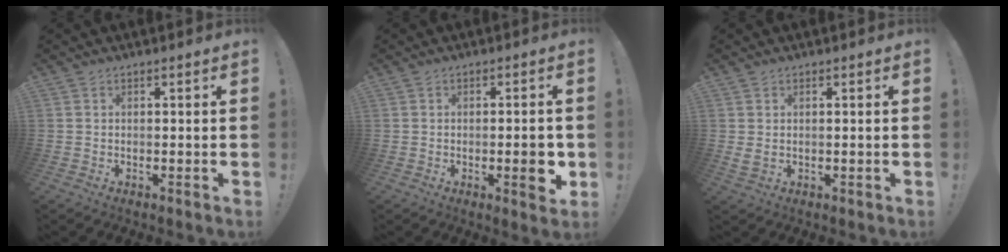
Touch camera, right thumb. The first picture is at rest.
{"total": 5.0, "force": [-1.3, 1.5, 4.6], "torque": [-0.052, -0.001, -0.019]}
{"total": 1.8, "force": [0.9, 0.9, 1.3], "torque": [-0.012, -0.005, 0.014]}